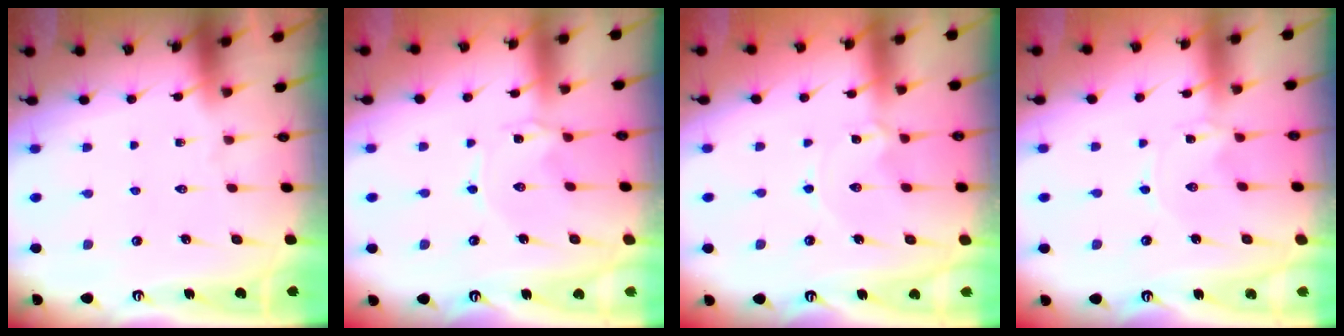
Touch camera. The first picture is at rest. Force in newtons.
{"total": 1.4, "press": 1.4, "slide": 0.1}
{"total": 0.0}
{"total": 0.0}